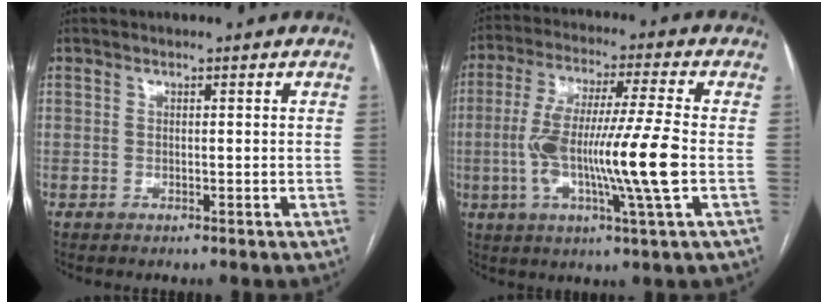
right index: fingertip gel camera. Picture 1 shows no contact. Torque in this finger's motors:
{"motor_torque": [1.16, -0.12, 0.61, 0.21]}